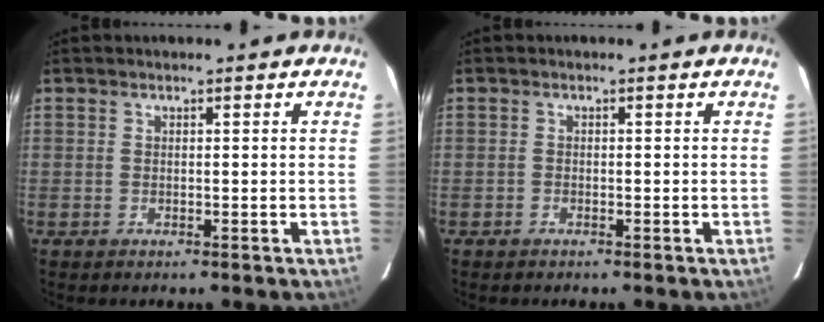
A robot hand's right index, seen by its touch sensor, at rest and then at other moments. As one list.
[{"total": 0.6, "force": [-0.6, 0.3, 0.0], "torque": [-0.003, 0.002, -0.011]}]